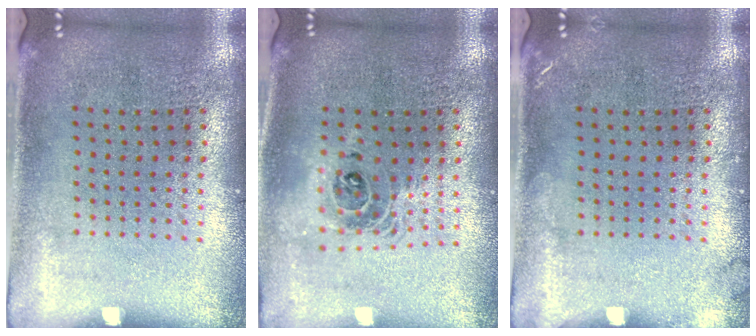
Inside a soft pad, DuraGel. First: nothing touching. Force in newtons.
{"total": 1.7, "press": 1.4, "slide": 1.0}
{"total": 0.8, "press": 0.8, "slide": 0.1}